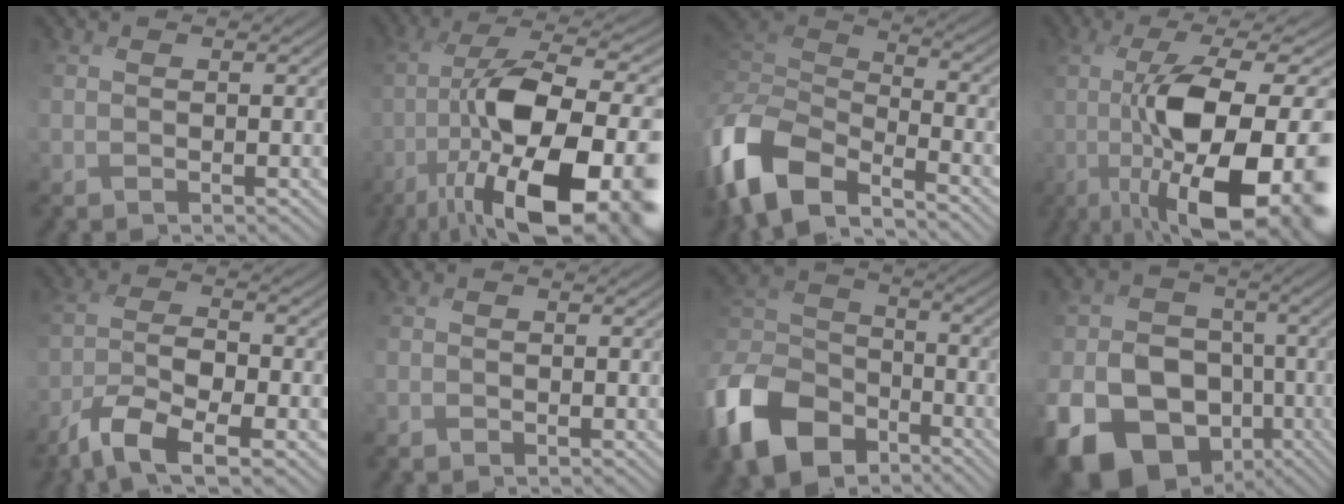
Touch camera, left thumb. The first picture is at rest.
{"total": 19.2, "force": [-6.8, 7.0, 16.6], "torque": [-0.282, -0.008, -0.115]}
{"total": 12.4, "force": [-7.3, 5.6, 8.4], "torque": [-0.201, -0.008, -0.157]}
{"total": 18.8, "force": [-4.2, 6.3, 17.2], "torque": [-0.287, -0.015, -0.061]}
{"total": 9.2, "force": [-5.5, 2.9, 6.8], "torque": [-0.137, -0.012, -0.104]}
{"total": 0.8, "force": [-0.6, 0.5, 0.3], "torque": [-0.008, -0.003, -0.010]}
{"total": 14.3, "force": [-8.3, 9.0, 7.5], "torque": [-0.208, -0.023, -0.179]}
{"total": 19.6, "force": [-8.1, 16.0, 8.0], "torque": [-0.192, -0.066, -0.156]}